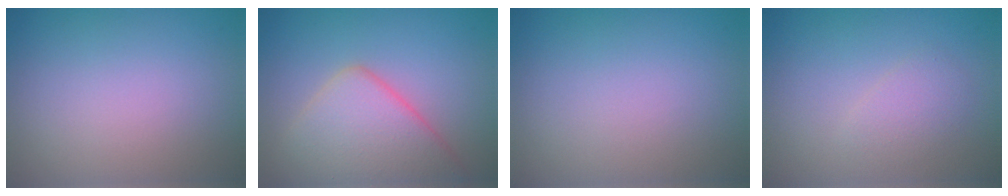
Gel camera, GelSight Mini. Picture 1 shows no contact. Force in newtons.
{"total": 6.5, "press": 6.5, "slide": 0.1}
{"total": 0.0}
{"total": 1.6, "press": 1.6, "slide": 0.0}